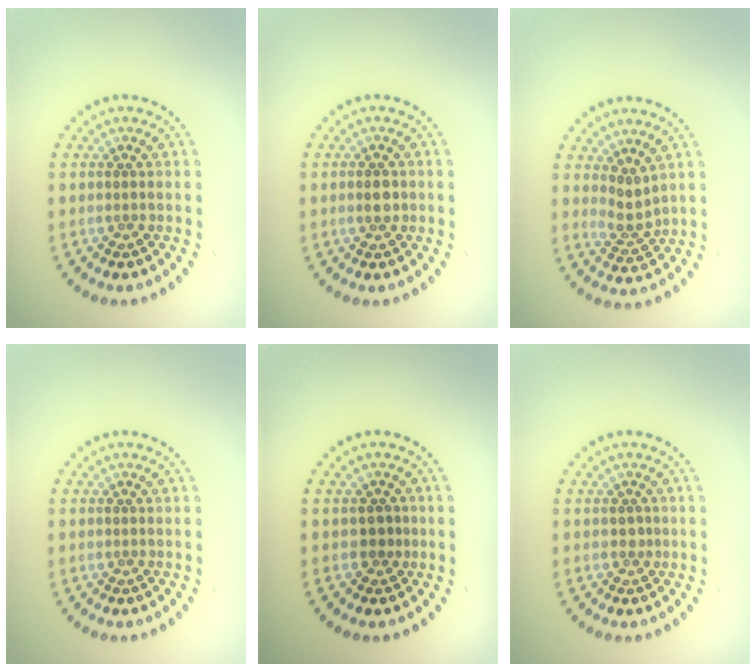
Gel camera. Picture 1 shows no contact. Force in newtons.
{"total": 1.6, "press": 1.5, "slide": 0.3}
{"total": 2.2, "press": 1.5, "slide": 1.6}
{"total": 0.0}
{"total": 1.2, "press": 0.9, "slide": 0.8}
{"total": 0.7, "press": 0.6, "slide": 0.3}